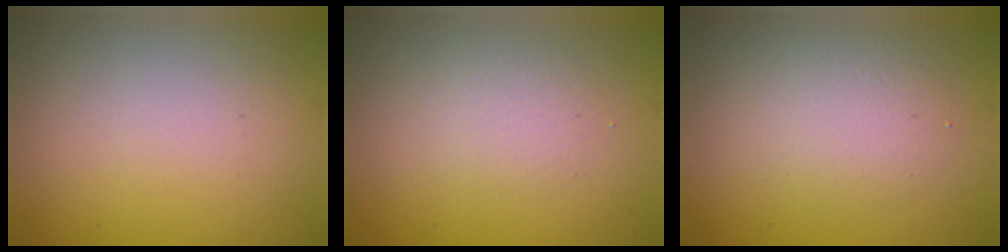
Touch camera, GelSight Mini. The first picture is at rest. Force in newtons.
{"total": 1.7, "press": 1.7, "slide": 0.2}
{"total": 2.6, "press": 2.6, "slide": 0.2}